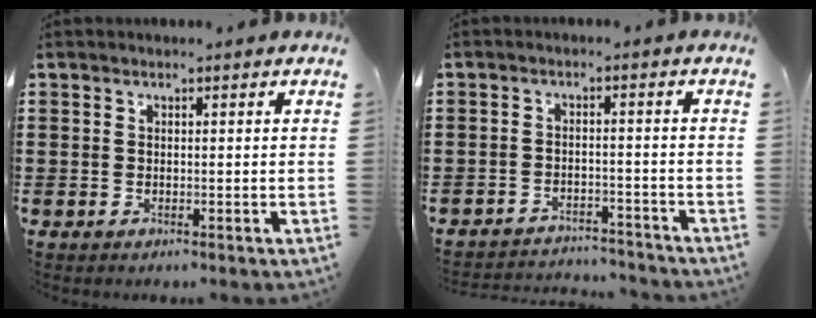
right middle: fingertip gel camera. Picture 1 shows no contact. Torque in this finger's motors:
{"motor_torque": [2.14, 0.00, 0.10, 0.06]}